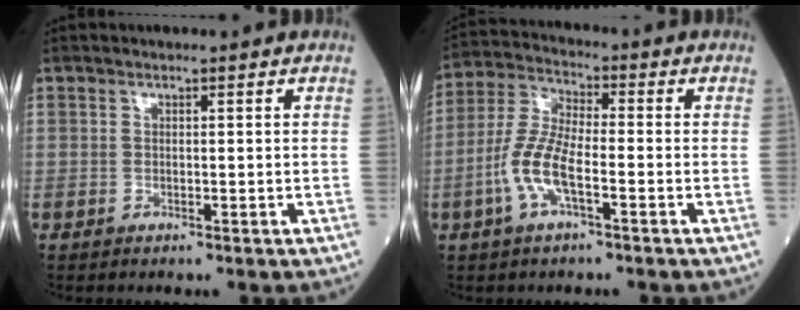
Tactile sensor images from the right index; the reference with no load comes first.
{"total": 8.5, "force": [-2.8, 2.4, 7.7], "torque": [-0.176, 0.006, -0.058]}